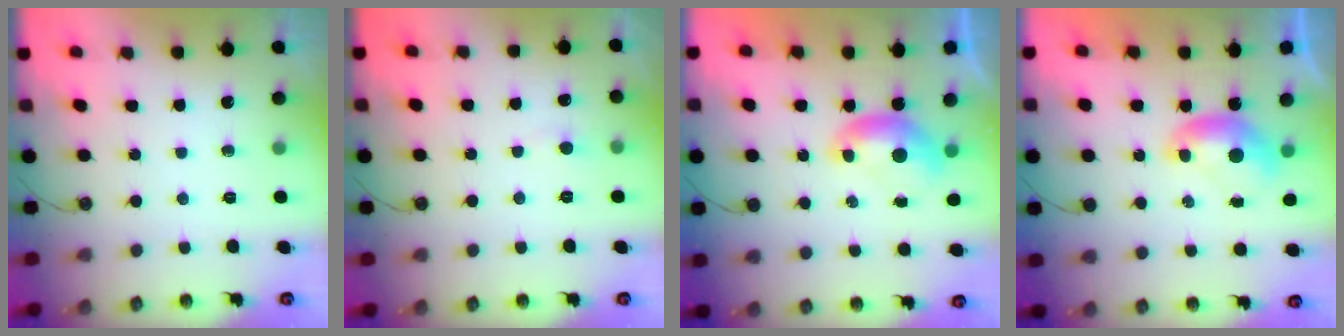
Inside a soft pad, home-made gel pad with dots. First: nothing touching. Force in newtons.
{"total": 1.0, "press": 0.9, "slide": 0.5}
{"total": 0.0}
{"total": 0.0}